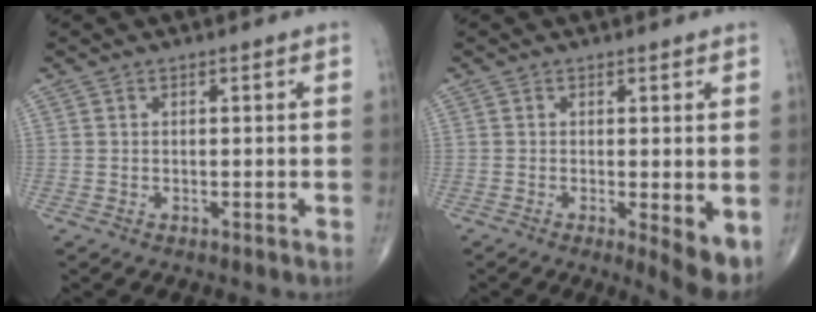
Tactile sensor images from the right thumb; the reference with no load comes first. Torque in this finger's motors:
{"motor_torque": [-0.20, 0.63, -0.03, -0.22, 0.04]}